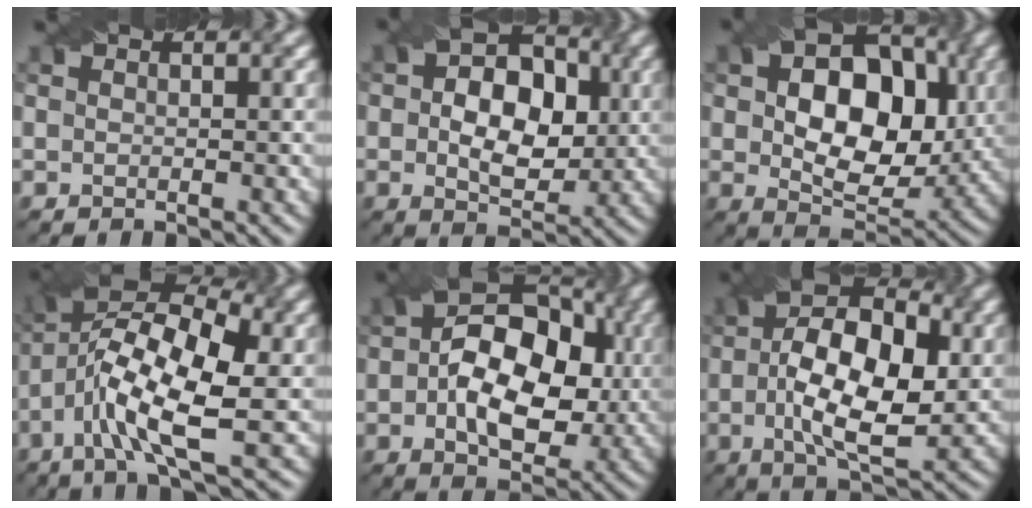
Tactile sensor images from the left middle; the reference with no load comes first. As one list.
[{"total": 8.2, "force": [0.3, 5.5, 6.1], "torque": [-0.097, 0.003, 0.000]}, {"total": 11.9, "force": [1.1, 7.8, 8.9], "torque": [-0.135, 0.000, 0.018]}, {"total": 10.9, "force": [-2.1, 3.9, 10.0], "torque": [-0.189, 0.016, -0.046]}, {"total": 11.5, "force": [0.1, 7.4, 8.8], "torque": [-0.129, 0.005, 0.003]}, {"total": 10.6, "force": [-0.3, 5.2, 9.2], "torque": [-0.163, 0.005, -0.008]}]